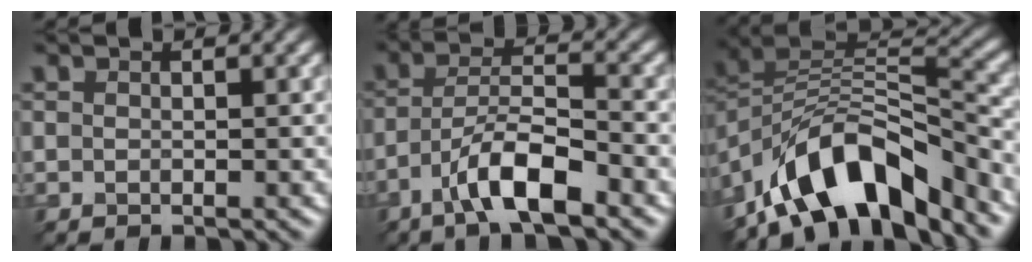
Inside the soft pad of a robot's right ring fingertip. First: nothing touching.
{"total": 5.6, "force": [-3.5, 1.4, 4.2], "torque": [-0.076, 0.015, -0.066]}
{"total": 10.0, "force": [-6.4, 4.6, 6.2], "torque": [-0.088, 0.015, -0.122]}